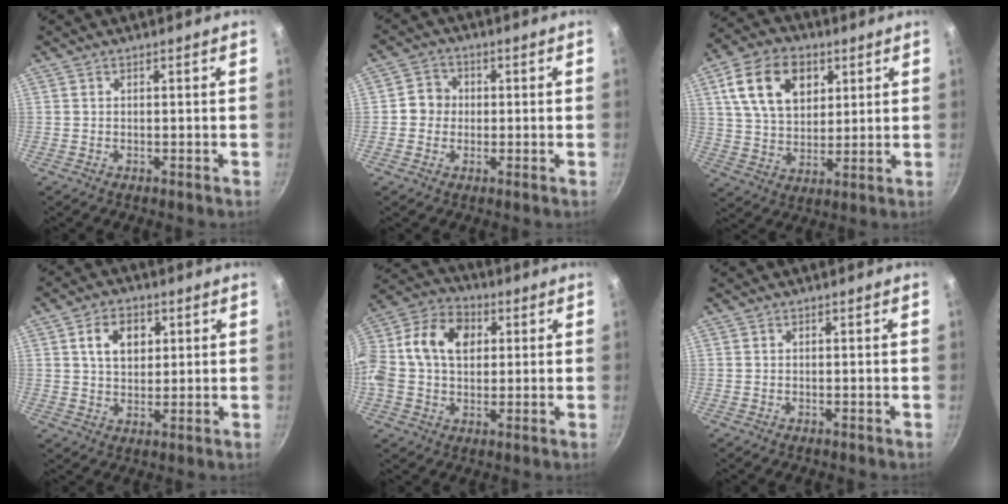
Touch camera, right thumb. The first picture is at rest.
{"total": 4.6, "force": [-0.1, 4.3, 1.5], "torque": [0.003, 0.009, -0.012]}
{"total": 15.2, "force": [5.6, 10.3, 9.7], "torque": [-0.147, -0.005, 0.097]}
{"total": 6.3, "force": [2.0, 4.4, 4.1], "torque": [-0.051, -0.001, 0.033]}
{"total": 16.8, "force": [2.6, 12.0, 11.4], "torque": [-0.201, 0.030, 0.026]}
{"total": 0.0}